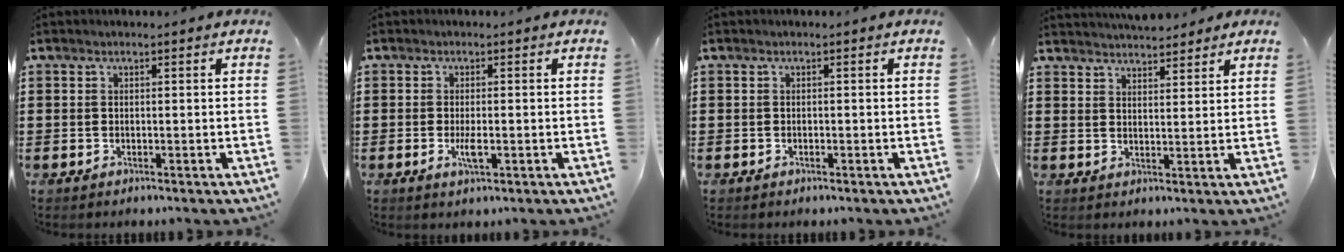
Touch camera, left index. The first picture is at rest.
{"total": 2.7, "force": [-0.6, 0.7, 2.5], "torque": [-0.058, -0.006, -0.014]}
{"total": 0.0}
{"total": 3.9, "force": [3.8, 0.5, 0.6], "torque": [-0.022, -0.007, 0.073]}